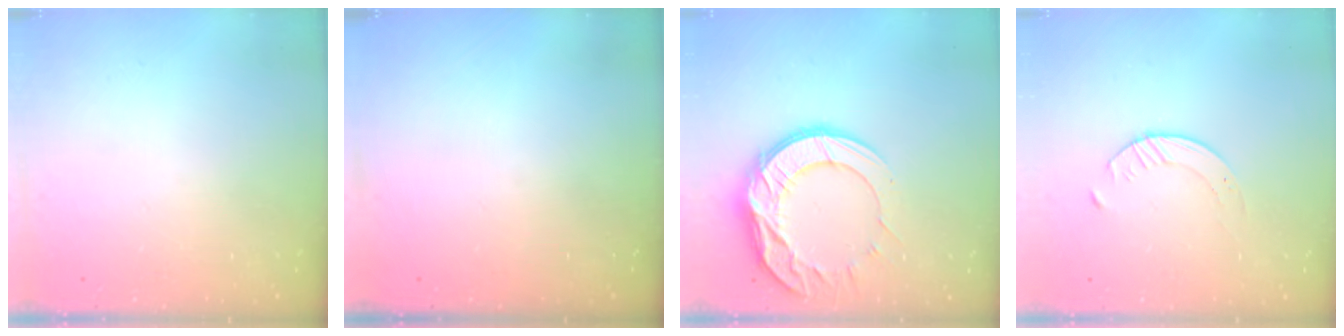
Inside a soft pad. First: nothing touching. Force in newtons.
{"total": 0.0}
{"total": 15.6, "press": 15.5, "slide": 1.1}
{"total": 3.5, "press": 3.5, "slide": 0.4}